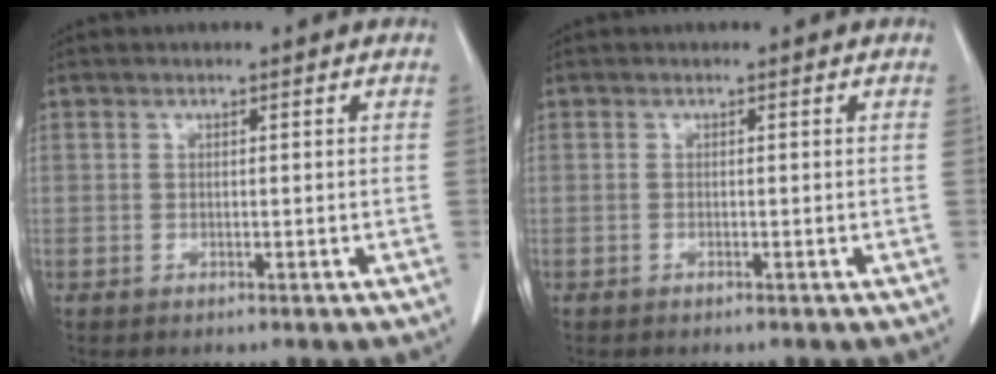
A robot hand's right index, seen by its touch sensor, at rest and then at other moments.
{"total": 0.0}